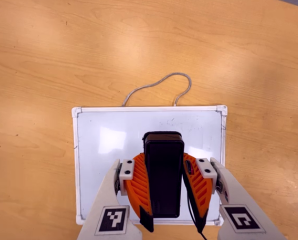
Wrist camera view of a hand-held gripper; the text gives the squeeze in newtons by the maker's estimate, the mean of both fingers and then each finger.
{"total": 6.6, "left": 5.8, "right": 7.5}